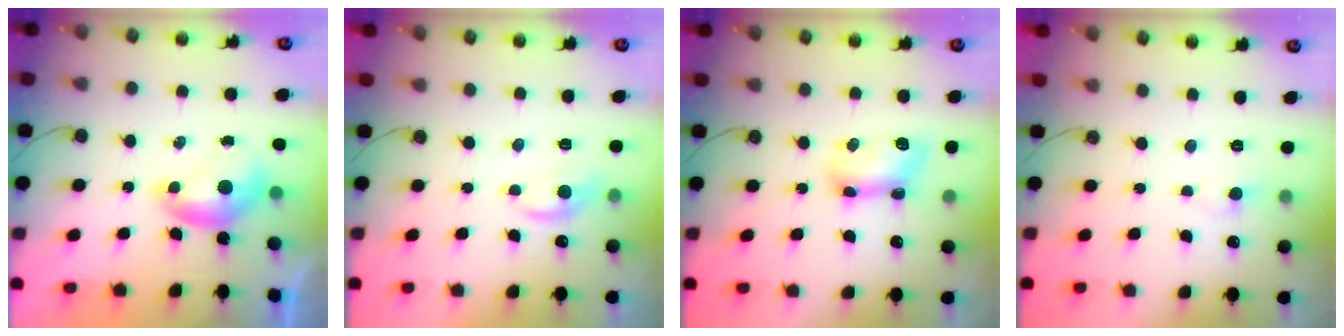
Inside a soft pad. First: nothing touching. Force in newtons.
{"total": 1.6, "press": 1.4, "slide": 0.8}
{"total": 7.7, "press": 7.7, "slide": 0.5}
{"total": 1.3, "press": 1.1, "slide": 0.6}